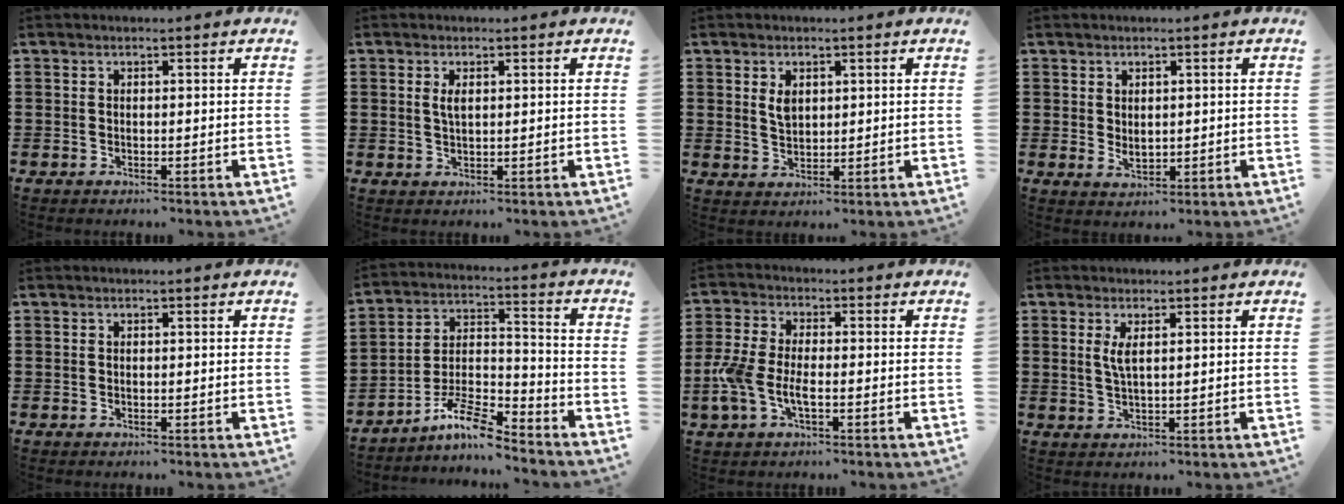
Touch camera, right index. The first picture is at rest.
{"total": 1.9, "force": [0.5, 0.7, 1.7], "torque": [-0.036, 0.004, 0.008]}
{"total": 2.8, "force": [1.1, 1.7, 1.9], "torque": [-0.043, 0.005, 0.020]}
{"total": 1.9, "force": [0.6, 1.2, 1.3], "torque": [-0.027, 0.004, 0.011]}
{"total": 0.0}
{"total": 9.1, "force": [-7.4, 1.8, 5.0], "torque": [-0.099, 0.010, -0.140]}
{"total": 5.6, "force": [-1.8, 2.5, 4.7], "torque": [-0.115, -0.004, -0.041]}
{"total": 2.3, "force": [0.8, 0.4, 2.1], "torque": [-0.044, 0.001, 0.012]}